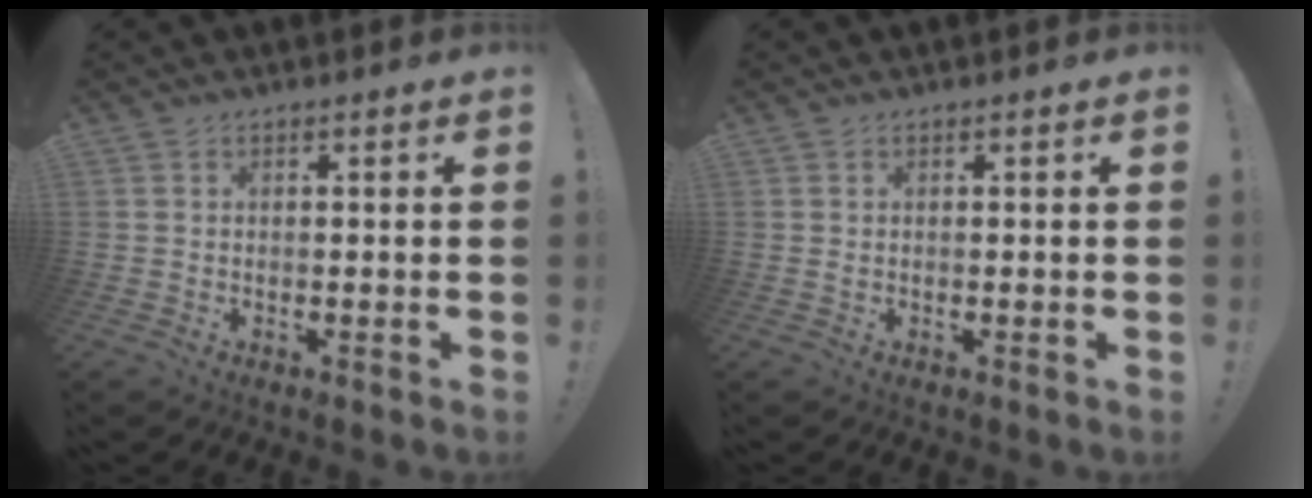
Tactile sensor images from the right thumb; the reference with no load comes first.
{"total": 0.0}